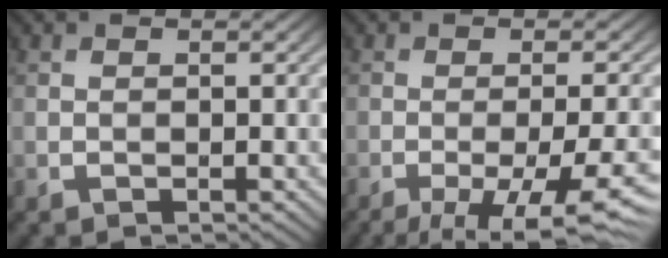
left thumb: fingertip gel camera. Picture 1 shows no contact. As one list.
[{"total": 10.2, "force": [-5.4, 2.4, 8.4], "torque": [-0.126, -0.005, -0.069]}]